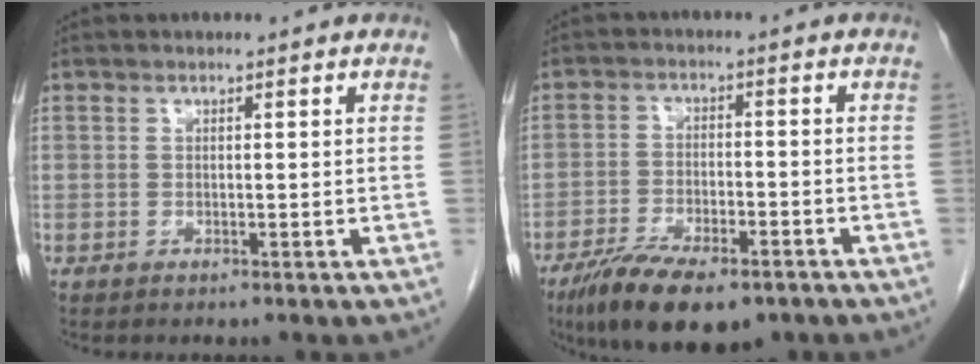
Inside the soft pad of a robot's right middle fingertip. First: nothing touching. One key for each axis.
{"total": 12.2, "fx": -8.6, "fy": 4.1, "fz": 7.7, "tx": -0.125, "ty": -0.013, "tz": -0.139}